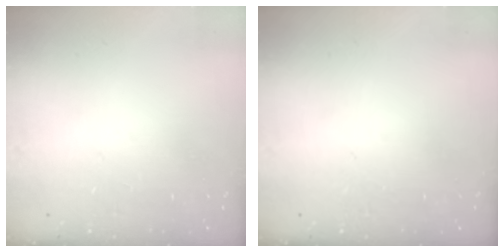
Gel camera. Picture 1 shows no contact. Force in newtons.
{"total": 0.0}